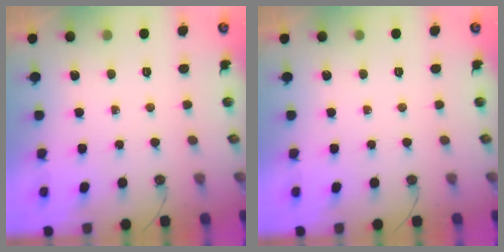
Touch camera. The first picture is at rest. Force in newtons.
{"total": 0.0}